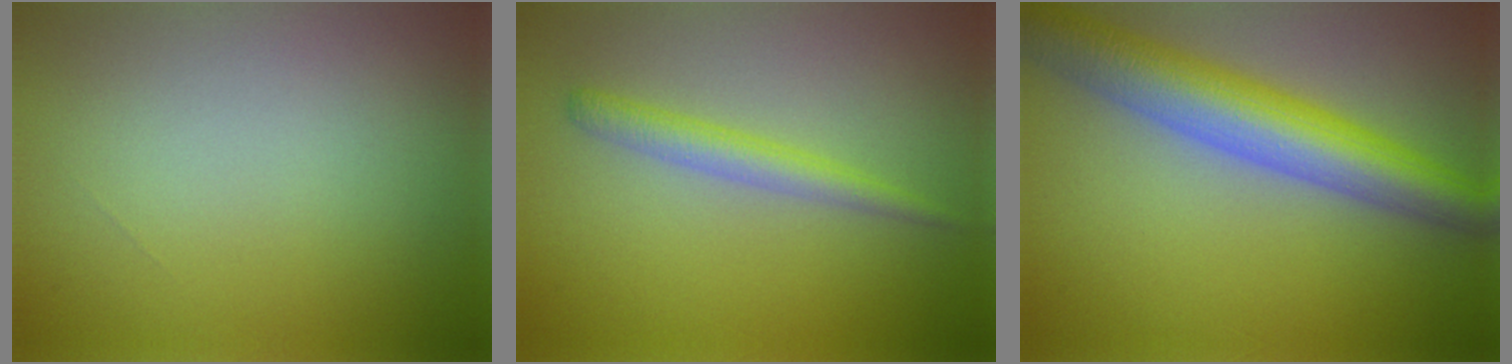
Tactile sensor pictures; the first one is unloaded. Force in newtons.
{"total": 2.2, "press": 2.2, "slide": 0.1}
{"total": 8.1, "press": 8.1, "slide": 0.4}